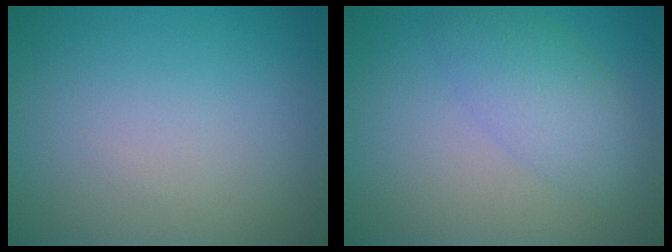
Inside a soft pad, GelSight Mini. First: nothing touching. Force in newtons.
{"total": 3.6, "press": 3.6, "slide": 0.3}